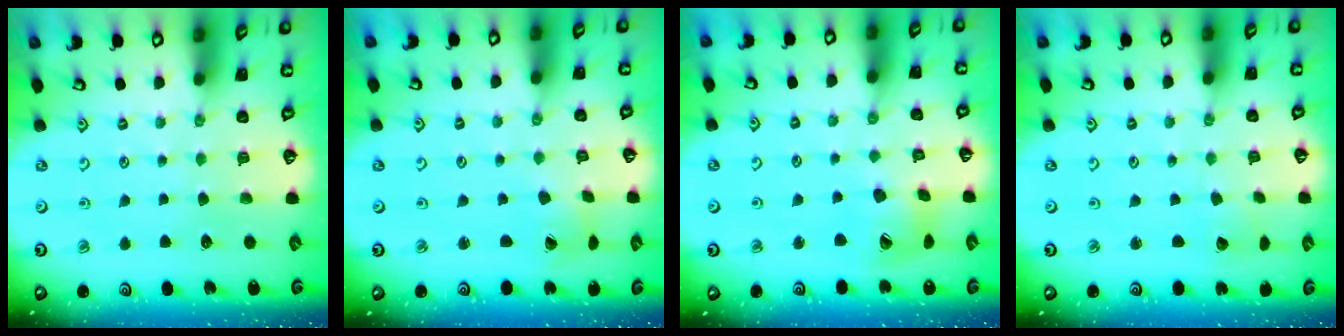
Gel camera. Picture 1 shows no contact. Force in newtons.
{"total": 1.5, "press": 1.5, "slide": 0.2}
{"total": 13.3, "press": 13.2, "slide": 1.7}
{"total": 2.0, "press": 2.0, "slide": 0.2}